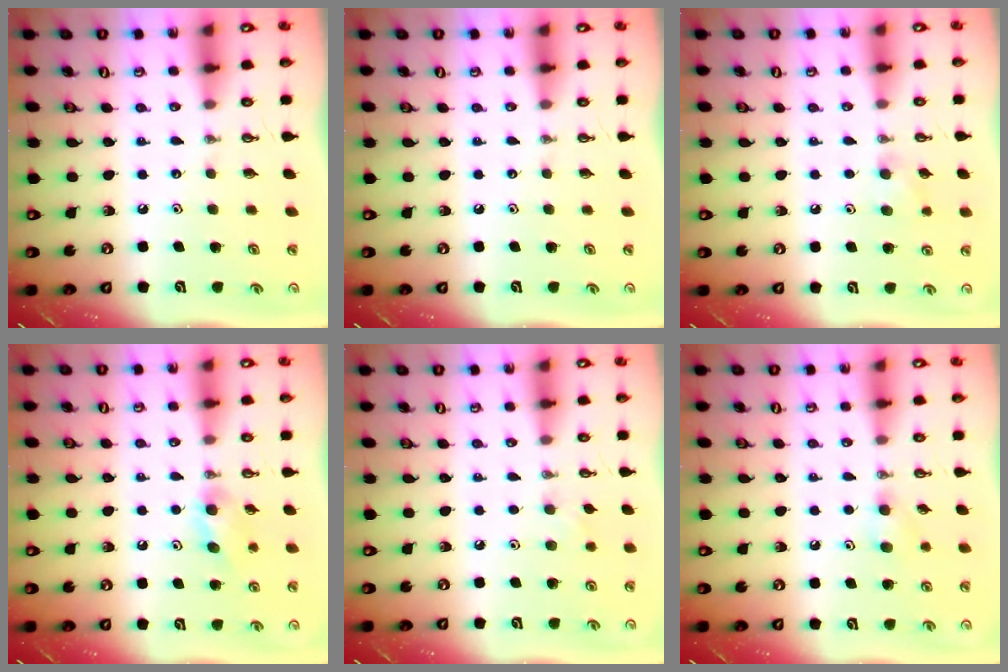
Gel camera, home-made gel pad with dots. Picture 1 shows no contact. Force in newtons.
{"total": 0.0}
{"total": 8.3, "press": 7.7, "slide": 3.1}
{"total": 9.8, "press": 6.2, "slide": 7.6}
{"total": 4.8, "press": 4.8, "slide": 0.8}
{"total": 5.2, "press": 5.0, "slide": 1.2}